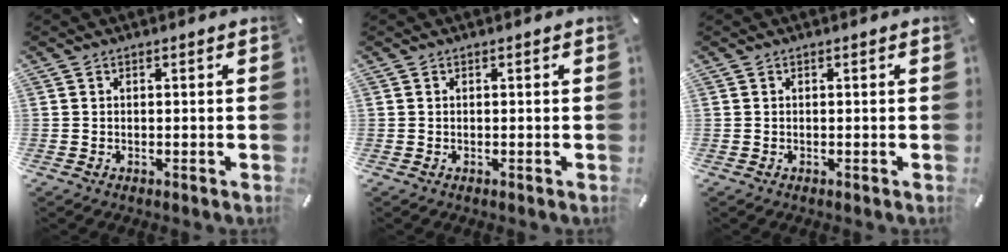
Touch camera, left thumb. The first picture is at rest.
{"total": 0.0}
{"total": 0.0}